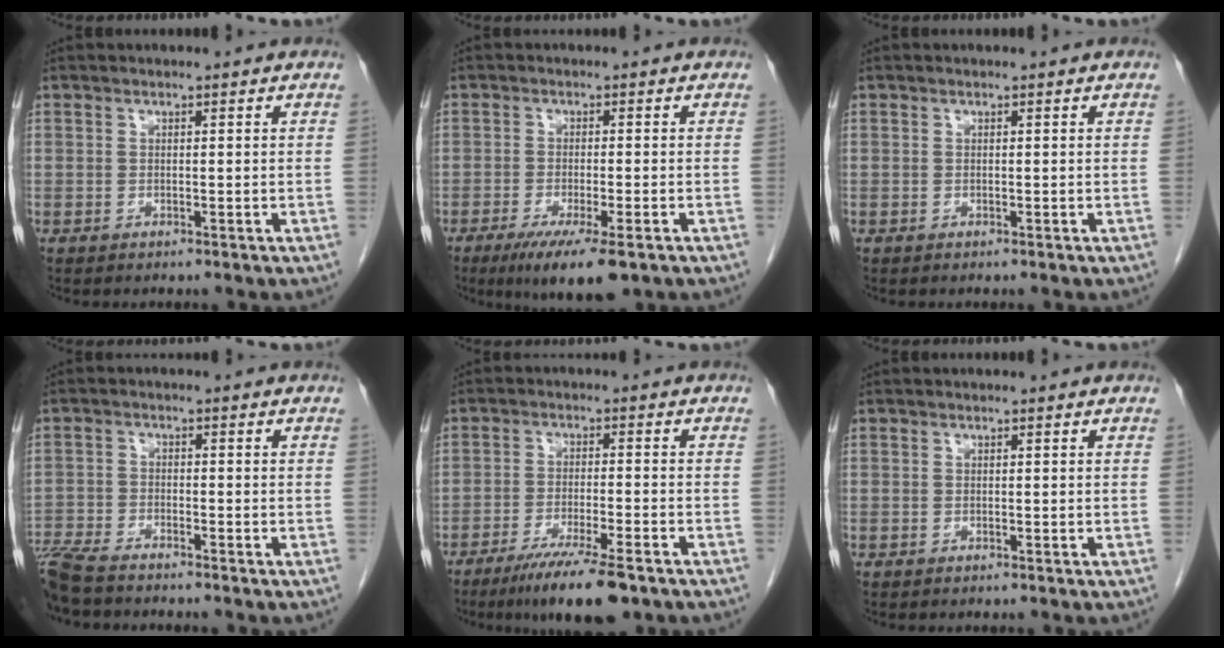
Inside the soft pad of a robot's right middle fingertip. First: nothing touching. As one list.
[{"total": 8.7, "force": [-5.3, 1.3, 6.7], "torque": [-0.107, -0.023, -0.082]}, {"total": 0.0}, {"total": 7.4, "force": [-6.8, 1.0, 2.9], "torque": [-0.054, -0.017, -0.124]}, {"total": 10.2, "force": [-7.2, 0.9, 7.1], "torque": [-0.114, -0.023, -0.115]}, {"total": 0.0}]